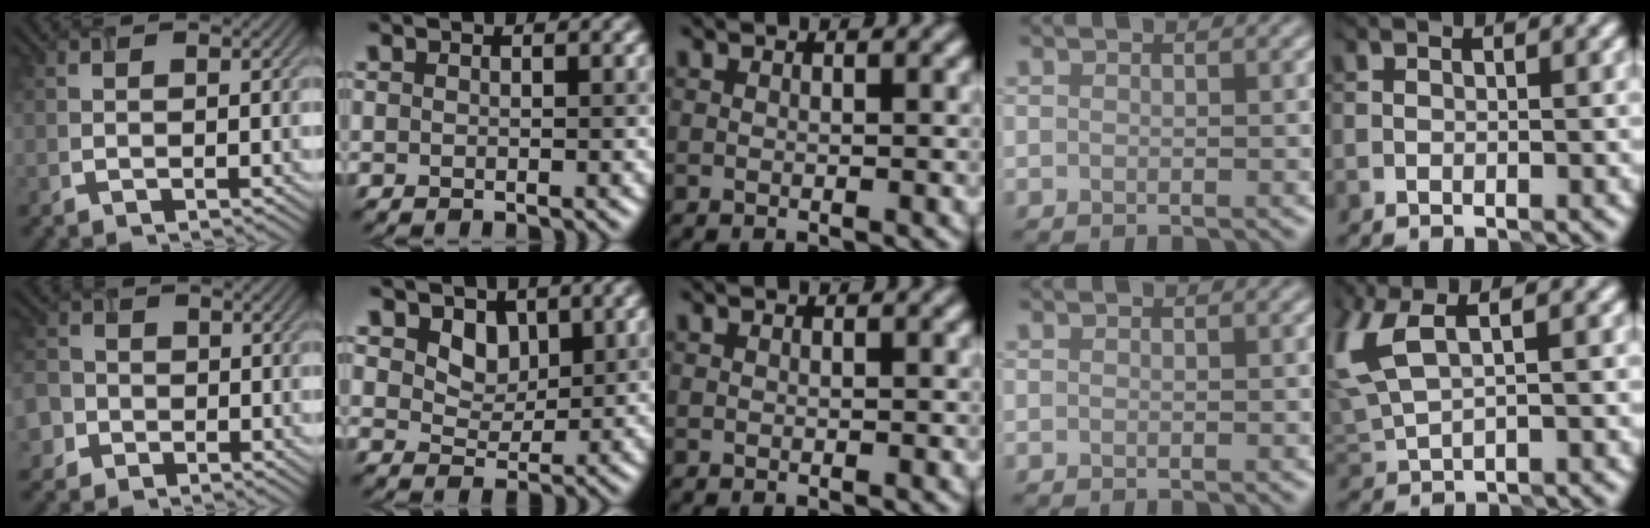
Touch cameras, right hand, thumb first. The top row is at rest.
{"thumb": {"total": 3.4, "force": [-1.6, 3.0, 0.6], "torque": [-0.010, -0.010, -0.041]}, "index": {"total": 2.9, "force": [1.5, 2.1, 1.4], "torque": [-0.036, -0.011, 0.019]}, "little": {"total": 5.1, "force": [2.1, 2.1, 4.1], "torque": [-0.121, 0.007, 0.047]}}